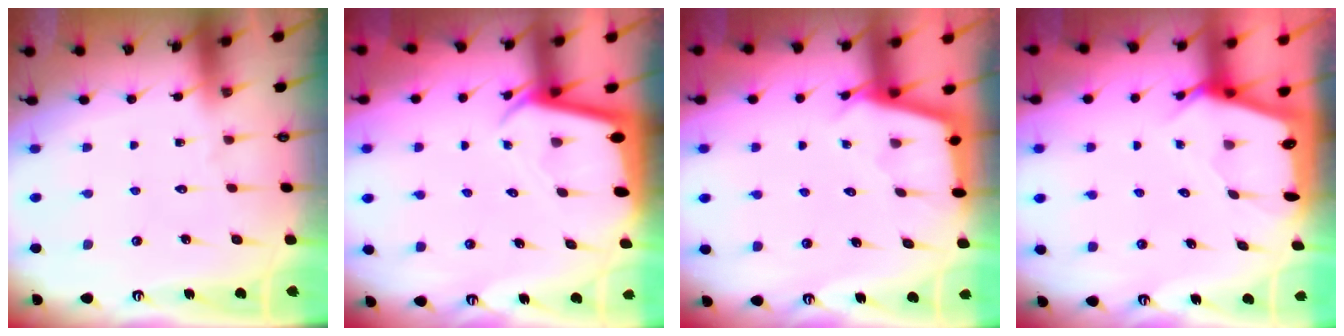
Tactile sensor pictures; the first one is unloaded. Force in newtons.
{"total": 2.3, "press": 2.3, "slide": 0.2}
{"total": 2.9, "press": 2.9, "slide": 0.4}
{"total": 2.7, "press": 2.7, "slide": 0.2}